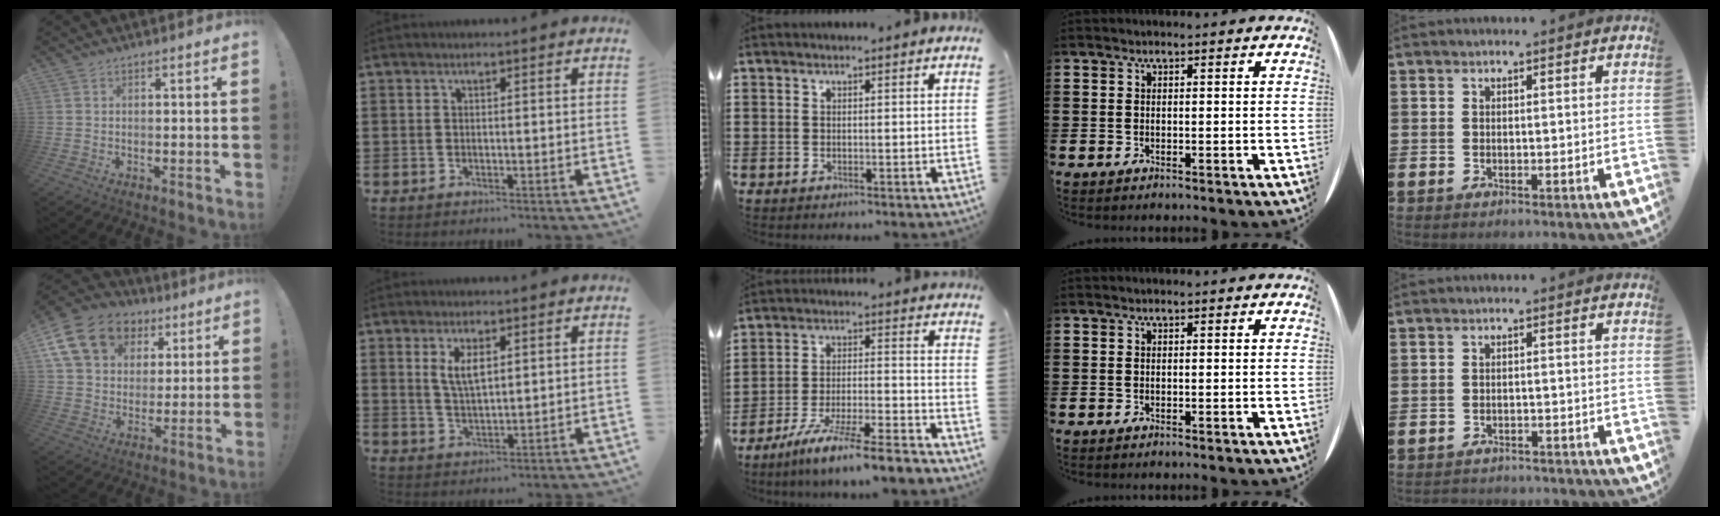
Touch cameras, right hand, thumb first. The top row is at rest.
{"thumb": {"total": 18.4, "force": [8.1, 13.8, 8.9], "torque": [-0.131, -0.032, 0.161]}, "index": {"total": 4.2, "force": [1.6, 1.6, 3.5], "torque": [-0.075, 0.004, 0.028]}, "middle": {"total": 8.8, "force": [-7.8, -0.5, 4.0], "torque": [-0.073, 0.000, -0.151]}, "little": {"total": 1.7, "force": [-1.6, 0.0, -0.2], "torque": [-0.002, 0.003, -0.037]}}